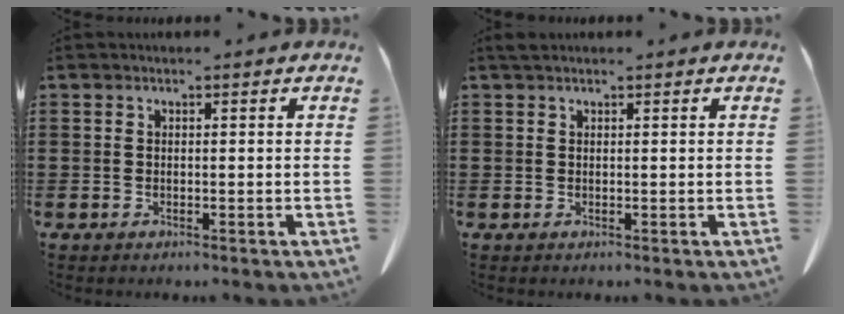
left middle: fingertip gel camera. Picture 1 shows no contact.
{"total": 0.8, "force": [0.6, 0.3, 0.3], "torque": [-0.009, 0.001, 0.013]}